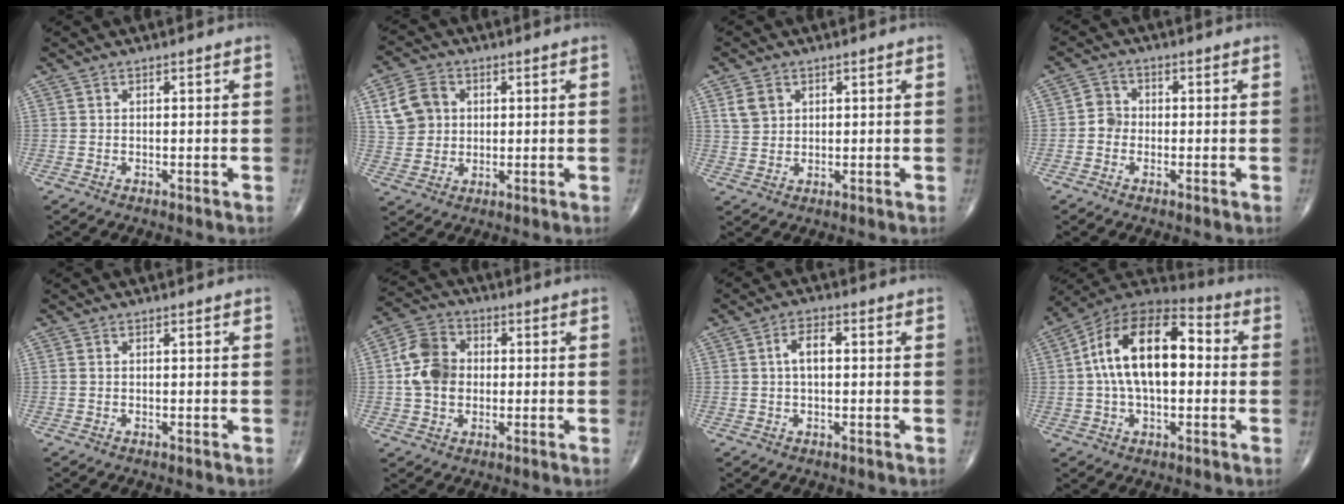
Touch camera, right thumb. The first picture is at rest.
{"total": 8.4, "force": [2.3, 7.1, 3.9], "torque": [-0.053, 0.000, 0.044]}
{"total": 4.3, "force": [1.8, 3.4, 2.0], "torque": [-0.025, -0.006, 0.038]}
{"total": 3.2, "force": [-0.7, 2.8, 1.2], "torque": [-0.003, 0.009, -0.020]}
{"total": 0.5, "force": [0.1, 0.4, 0.3], "torque": [-0.009, 0.003, 0.004]}
{"total": 9.8, "force": [0.1, 7.7, 5.9], "torque": [-0.093, 0.017, -0.005]}
{"total": 4.4, "force": [0.5, 2.3, 3.7], "torque": [-0.069, 0.012, 0.007]}
{"total": 18.9, "force": [1.6, 10.3, 15.8], "torque": [-0.262, 0.038, 0.017]}